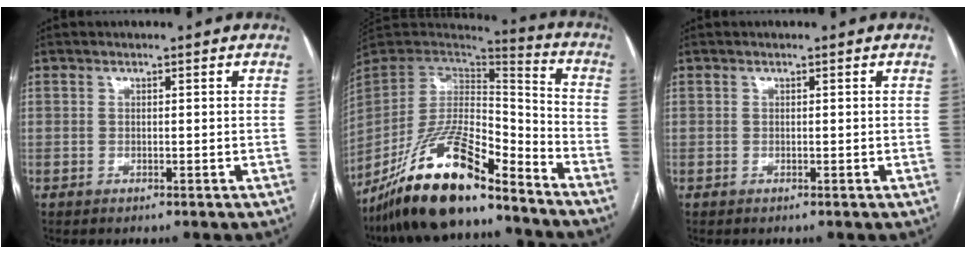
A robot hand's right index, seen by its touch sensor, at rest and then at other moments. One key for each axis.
{"total": 19.8, "fx": -14.7, "fy": 4.9, "fz": 12.2, "tx": -0.249, "ty": -0.005, "tz": -0.268}
{"total": 0.0}